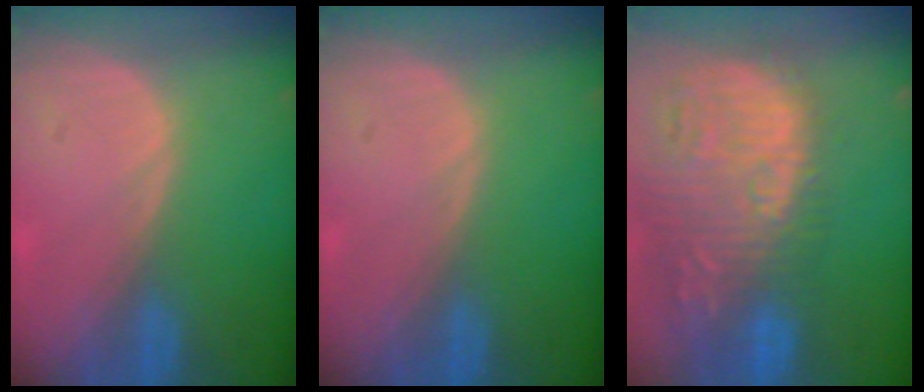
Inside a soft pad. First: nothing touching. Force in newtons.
{"total": 0.0}
{"total": 15.4, "press": 13.0, "slide": 8.2}